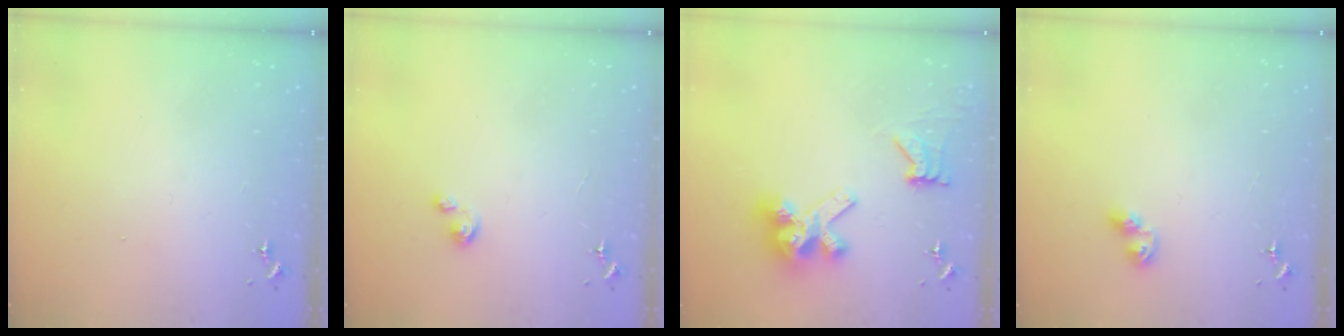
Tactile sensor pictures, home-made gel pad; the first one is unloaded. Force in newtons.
{"total": 3.2, "press": 3.2, "slide": 0.3}
{"total": 12.1, "press": 12.0, "slide": 0.6}
{"total": 5.5, "press": 5.5, "slide": 0.4}